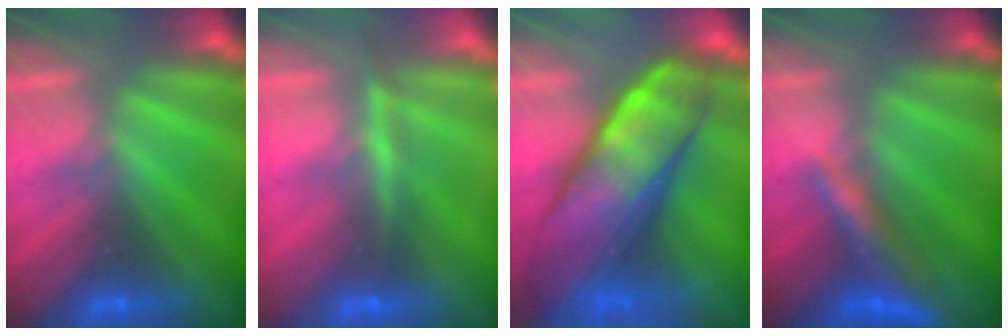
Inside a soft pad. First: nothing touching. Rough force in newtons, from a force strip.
{"total": 4.5}
{"total": 7.7}
{"total": 9.1}